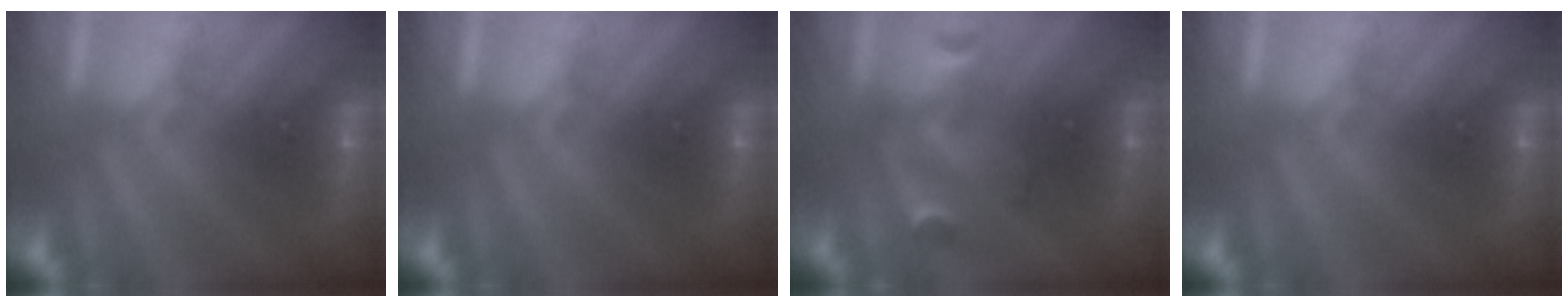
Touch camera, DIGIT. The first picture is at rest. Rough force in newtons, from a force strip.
{"total": 0.0}
{"total": 3.0}
{"total": 0.0}